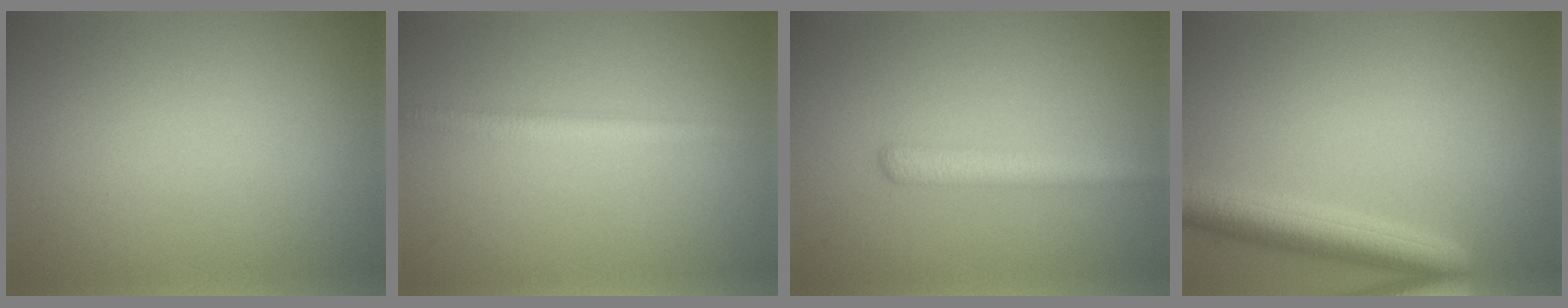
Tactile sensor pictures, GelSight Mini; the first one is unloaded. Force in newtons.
{"total": 2.2, "press": 2.2, "slide": 0.0}
{"total": 2.5, "press": 2.5, "slide": 0.1}
{"total": 4.5, "press": 4.5, "slide": 0.2}